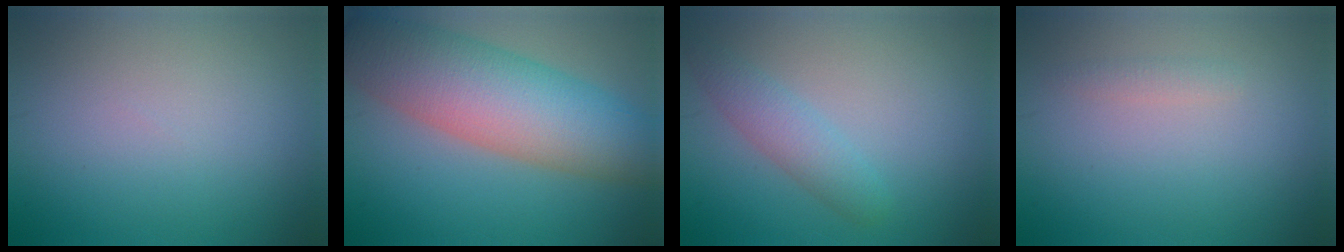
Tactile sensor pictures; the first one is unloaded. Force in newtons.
{"total": 10.2, "press": 10.2, "slide": 0.4}
{"total": 2.5, "press": 2.5, "slide": 0.1}
{"total": 0.9, "press": 0.9, "slide": 0.0}